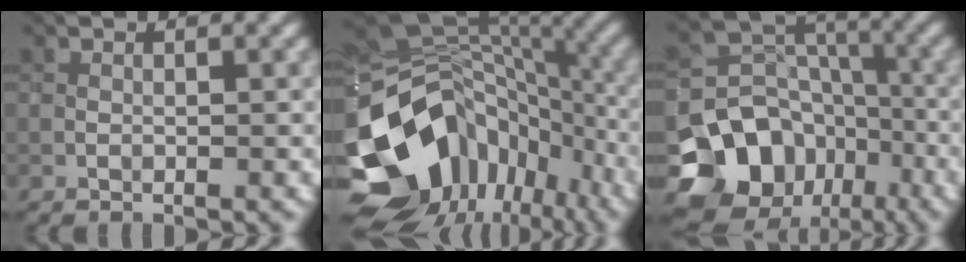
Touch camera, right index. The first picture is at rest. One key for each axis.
{"total": 16.3, "fx": -7.2, "fy": 12.0, "fz": 8.4, "tx": -0.176, "ty": -0.011, "tz": -0.111}
{"total": 12.3, "fx": -6.8, "fy": 9.4, "fz": 4.0, "tx": -0.090, "ty": 0.006, "tz": -0.118}